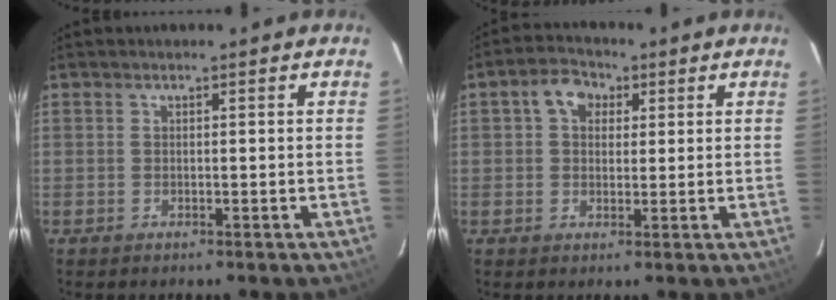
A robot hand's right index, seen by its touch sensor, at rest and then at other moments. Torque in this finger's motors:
{"motor_torque": [0.16, 0.15, 0.12, 0.04]}